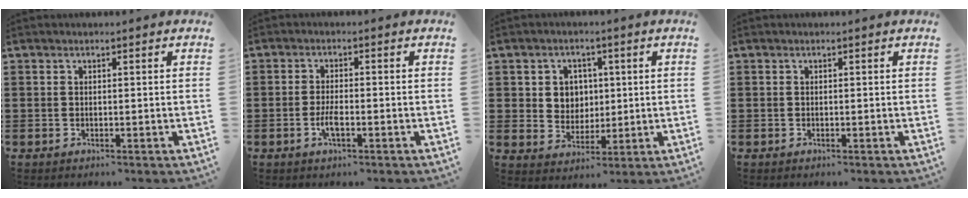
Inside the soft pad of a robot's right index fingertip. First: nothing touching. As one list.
[{"total": 3.0, "force": [-1.2, 0.8, 2.6], "torque": [-0.061, -0.005, -0.025]}, {"total": 4.8, "force": [1.1, 4.5, 1.3], "torque": [-0.039, 0.012, 0.016]}, {"total": 0.0}]